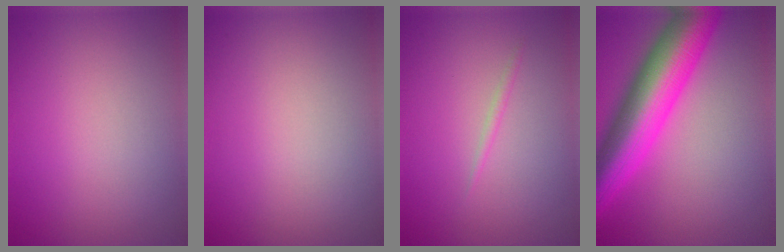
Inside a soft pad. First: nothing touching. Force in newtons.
{"total": 0.0}
{"total": 0.6, "press": 0.6, "slide": 0.1}
{"total": 11.7, "press": 11.7, "slide": 0.2}